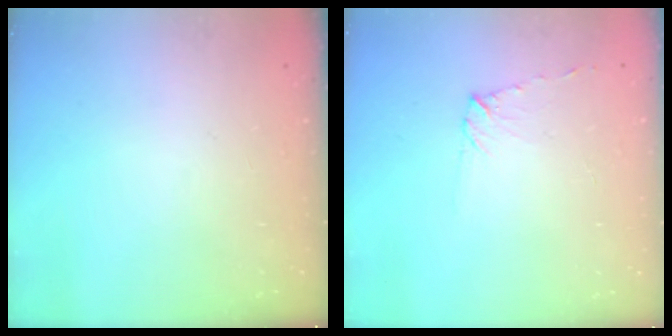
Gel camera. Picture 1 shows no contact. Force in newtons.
{"total": 5.3, "press": 5.3, "slide": 0.6}